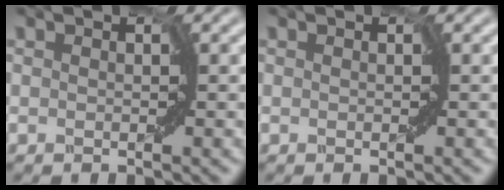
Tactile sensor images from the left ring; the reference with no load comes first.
{"total": 0.0}